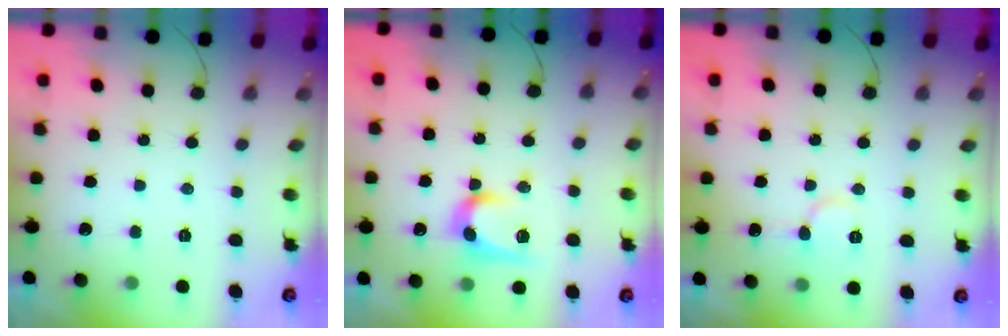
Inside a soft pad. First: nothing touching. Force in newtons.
{"total": 10.4, "press": 10.4, "slide": 0.4}
{"total": 6.2, "press": 6.2, "slide": 0.5}